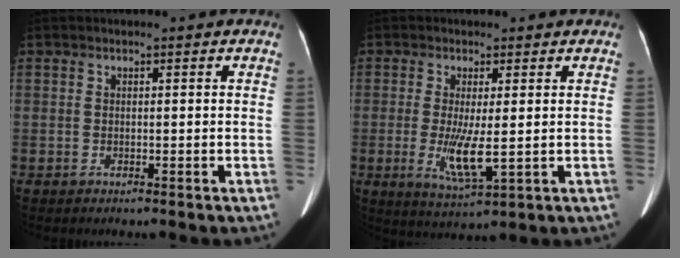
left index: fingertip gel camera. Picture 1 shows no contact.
{"total": 6.4, "force": [-0.5, 1.1, 6.3], "torque": [-0.126, -0.019, -0.001]}